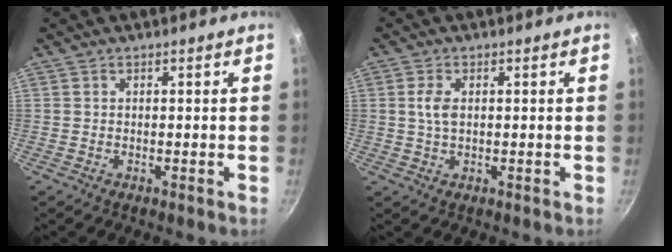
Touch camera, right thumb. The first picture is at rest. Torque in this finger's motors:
{"motor_torque": [-0.02, -0.14, 0.29, 0.46, 0.15]}